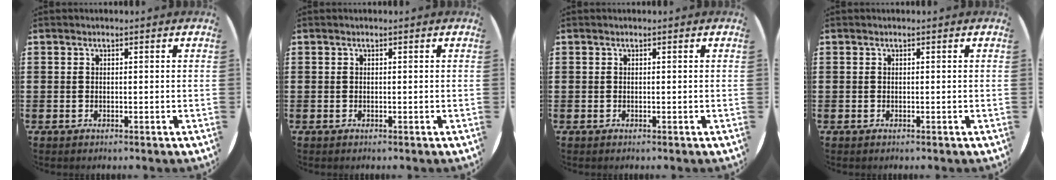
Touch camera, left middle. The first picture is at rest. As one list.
[{"total": 0.0}, {"total": 0.0}, {"total": 0.0}]